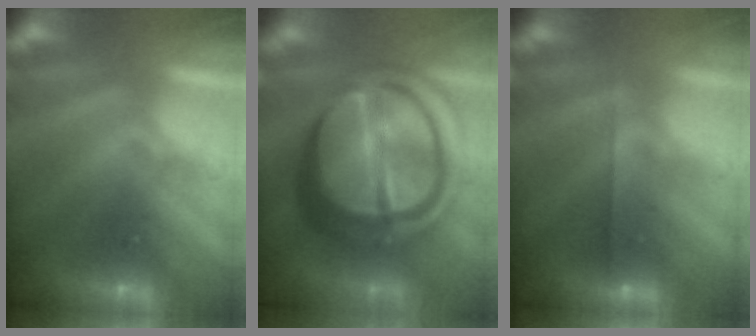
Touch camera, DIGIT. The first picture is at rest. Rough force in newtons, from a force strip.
{"total": 7.8}
{"total": 2.5}